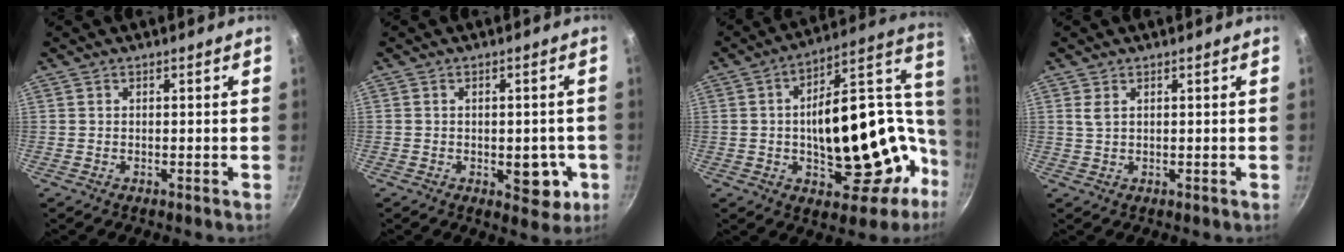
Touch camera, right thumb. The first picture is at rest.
{"total": 6.8, "force": [-1.7, 4.0, 5.2], "torque": [-0.033, 0.002, -0.017]}
{"total": 32.2, "force": [-1.5, 18.4, 26.4], "torque": [-0.308, 0.043, 0.005]}
{"total": 1.5, "force": [0.7, 0.7, 1.2], "torque": [-0.024, -0.003, 0.014]}